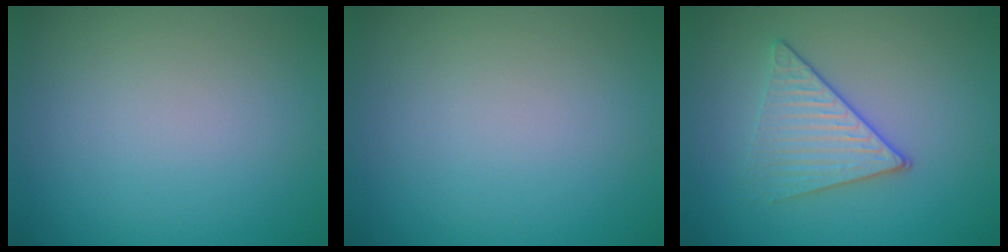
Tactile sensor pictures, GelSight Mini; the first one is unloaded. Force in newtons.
{"total": 0.0}
{"total": 3.3, "press": 3.1, "slide": 1.1}